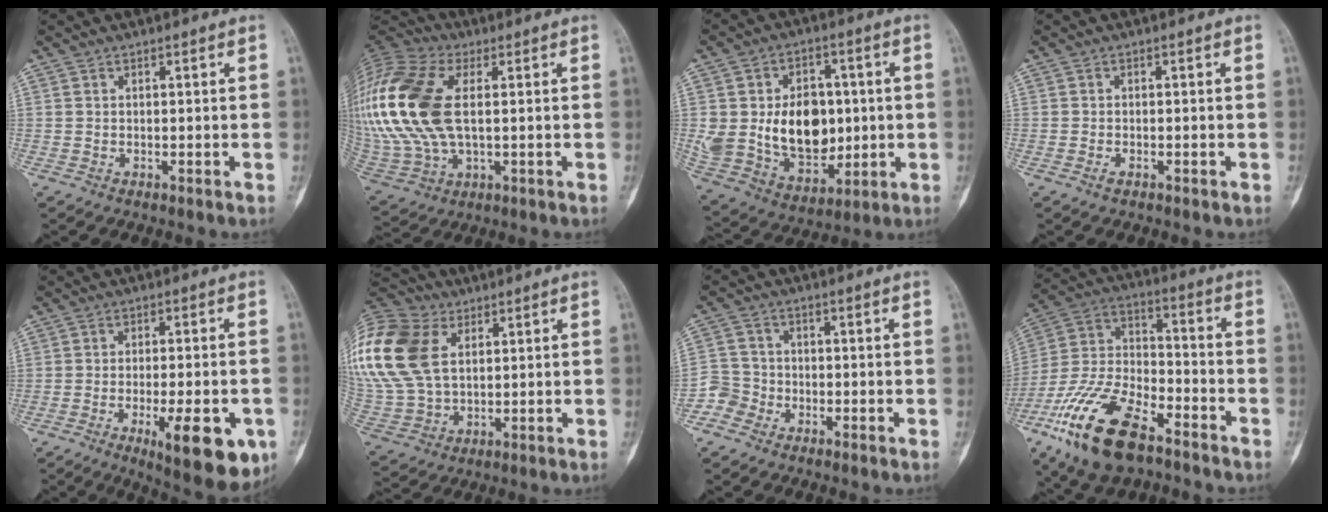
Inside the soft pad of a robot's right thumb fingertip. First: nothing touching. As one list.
[{"total": 25.6, "force": [3.5, 14.5, 20.8], "torque": [-0.505, 0.002, 0.068]}, {"total": 19.0, "force": [0.9, 13.6, 13.2], "torque": [-0.194, -0.003, 0.041]}, {"total": 1.1, "force": [-0.6, 0.5, 0.7], "torque": [-0.018, 0.002, -0.011]}, {"total": 14.5, "force": [-5.5, 4.6, 12.6], "torque": [-0.148, -0.002, -0.067]}, {"total": 25.6, "force": [8.0, 17.7, 16.7], "torque": [-0.406, 0.023, 0.158]}, {"total": 4.4, "force": [-2.7, 3.5, -0.1], "torque": [0.025, 0.014, -0.066]}, {"total": 20.8, "force": [-12.3, 9.2, 14.0], "torque": [-0.289, 0.048, -0.230]}]